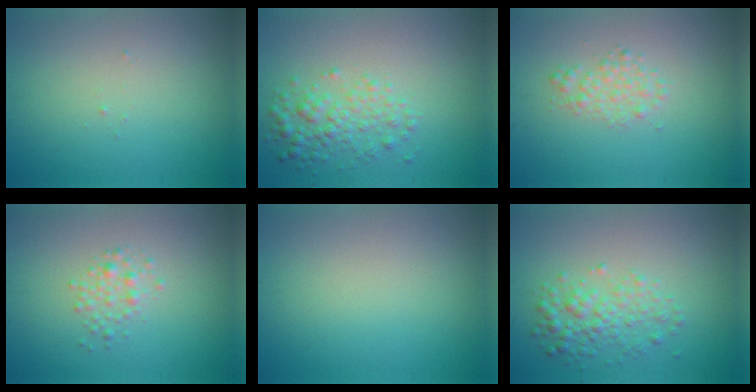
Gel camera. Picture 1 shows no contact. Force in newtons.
{"total": 2.8, "press": 2.8, "slide": 0.1}
{"total": 1.7, "press": 1.7, "slide": 0.0}
{"total": 1.6, "press": 1.6, "slide": 0.0}
{"total": 0.0}
{"total": 3.0, "press": 3.0, "slide": 0.1}